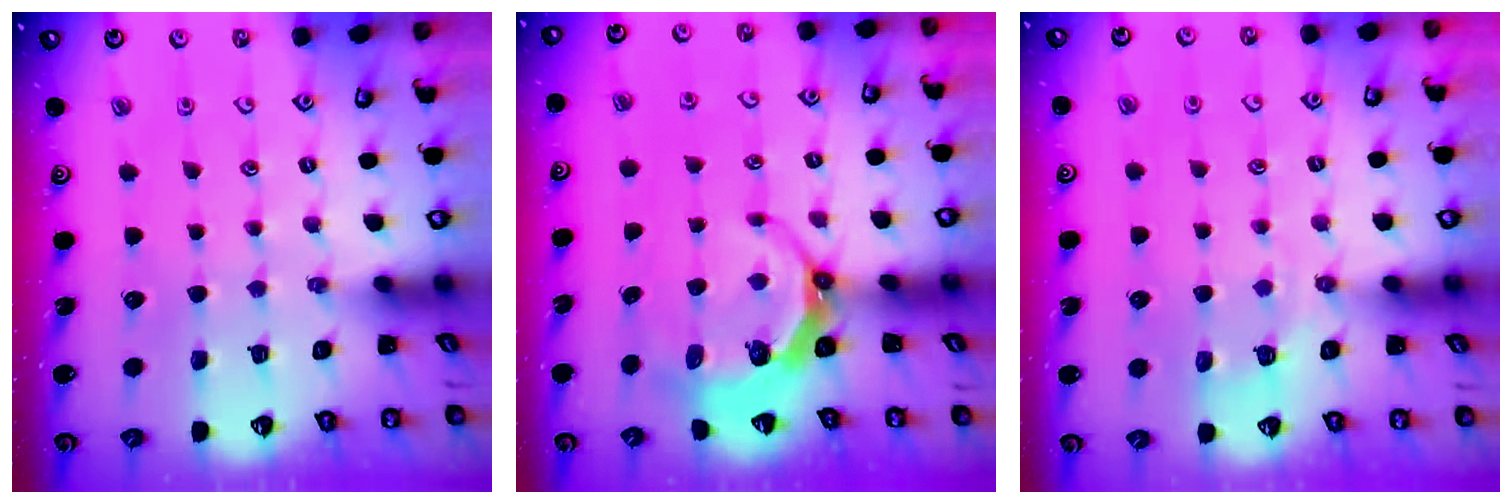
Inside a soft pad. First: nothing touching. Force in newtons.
{"total": 6.7, "press": 6.0, "slide": 3.2}
{"total": 3.5, "press": 3.1, "slide": 1.8}